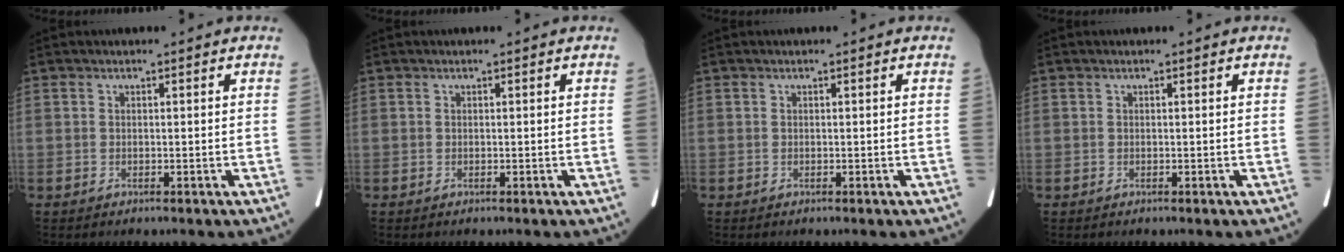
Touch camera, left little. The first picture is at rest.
{"total": 0.0}
{"total": 0.0}
{"total": 0.0}